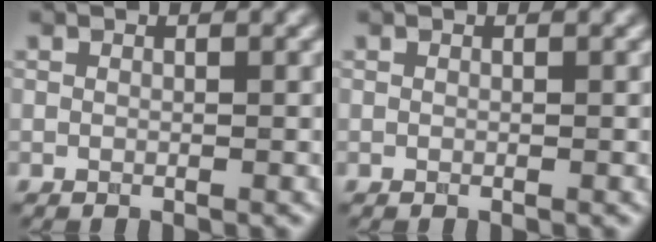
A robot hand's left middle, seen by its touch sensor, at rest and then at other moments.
{"total": 0.0}